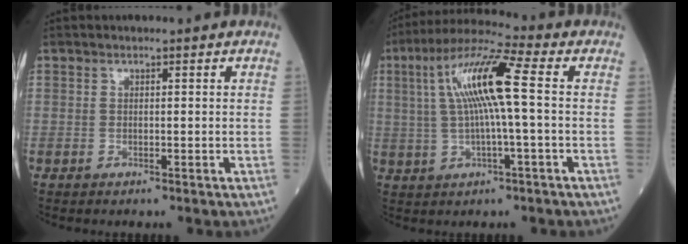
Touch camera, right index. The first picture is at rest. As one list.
[{"total": 11.8, "force": [1.6, 0.7, 11.6], "torque": [-0.228, 0.027, 0.027]}]